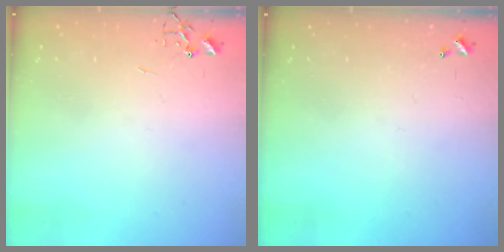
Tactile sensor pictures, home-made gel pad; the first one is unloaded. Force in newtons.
{"total": 0.0}